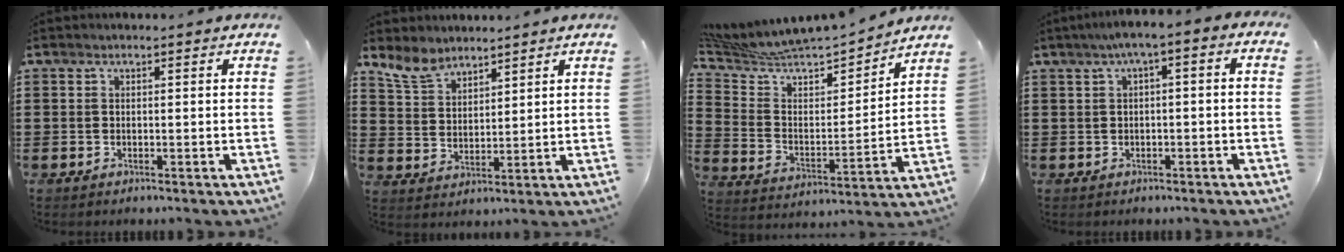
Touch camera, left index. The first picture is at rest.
{"total": 5.8, "force": [5.1, 2.2, 1.7], "torque": [-0.053, -0.013, 0.098]}
{"total": 6.2, "force": [5.7, 1.6, 1.5], "torque": [-0.064, -0.051, 0.094]}
{"total": 2.8, "force": [-1.3, 0.6, 2.4], "torque": [-0.043, 0.007, -0.031]}